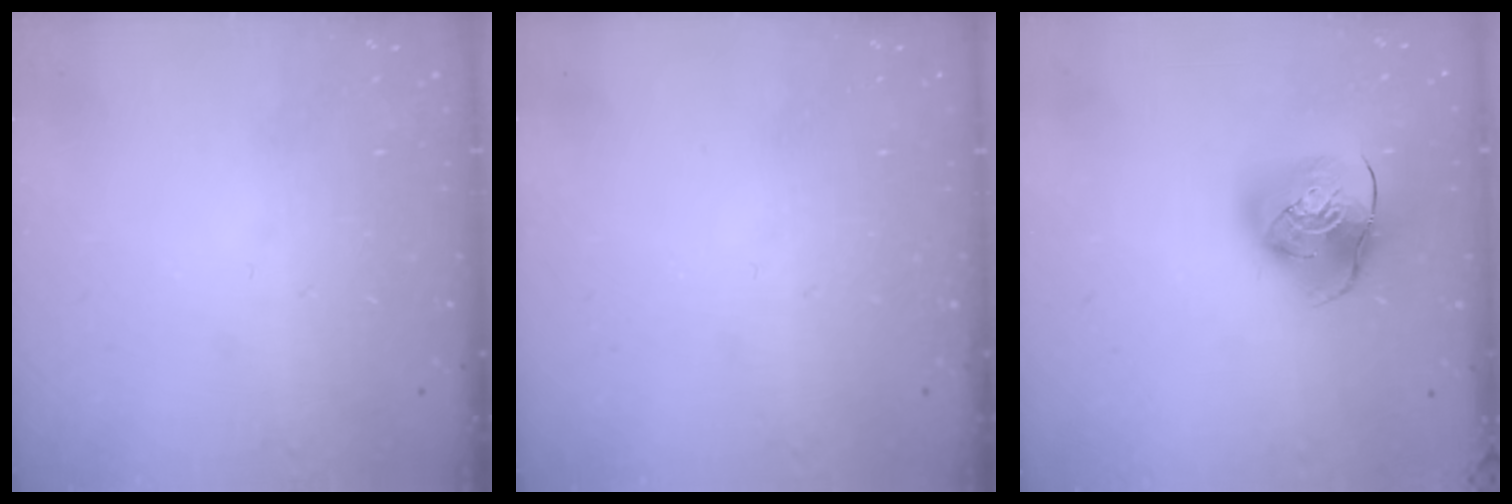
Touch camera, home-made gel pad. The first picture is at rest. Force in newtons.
{"total": 0.0}
{"total": 12.1, "press": 11.9, "slide": 1.9}